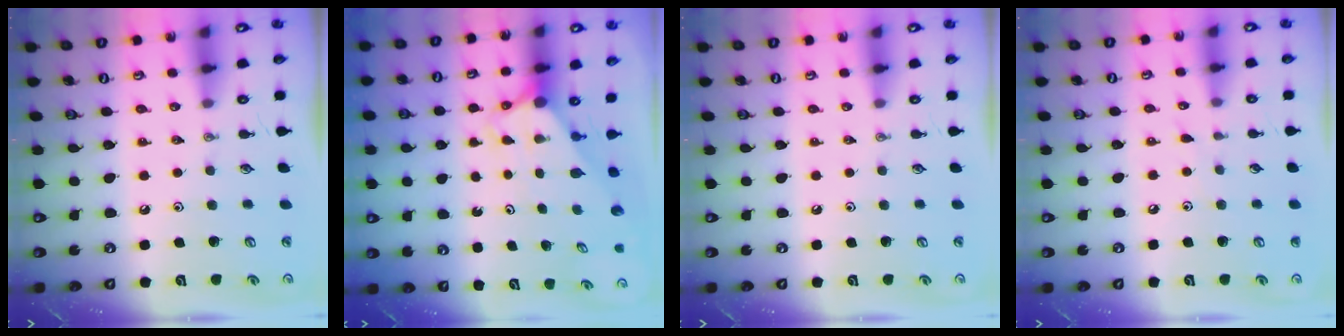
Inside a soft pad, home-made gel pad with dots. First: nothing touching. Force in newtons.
{"total": 2.6, "press": 2.6, "slide": 0.0}
{"total": 0.0}
{"total": 3.2, "press": 3.2, "slide": 0.4}